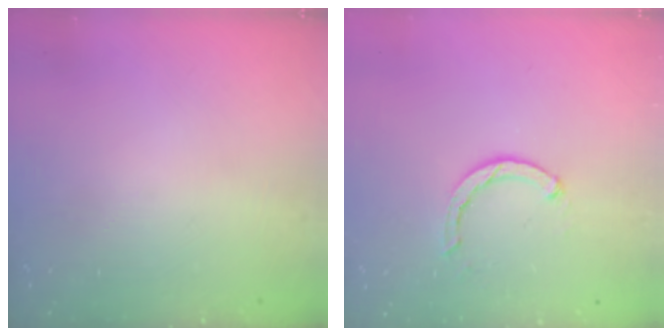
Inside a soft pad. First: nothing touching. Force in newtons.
{"total": 2.3, "press": 2.3, "slide": 0.3}